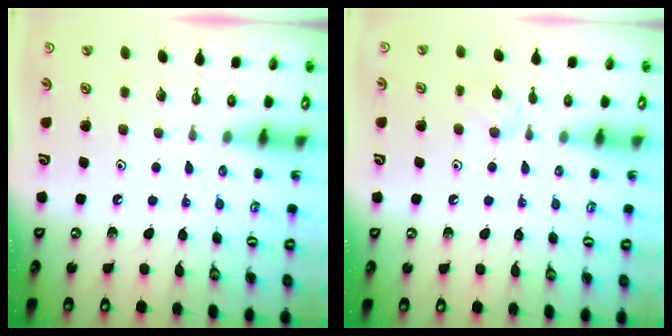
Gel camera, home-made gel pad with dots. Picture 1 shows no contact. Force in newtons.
{"total": 4.3, "press": 4.2, "slide": 0.9}